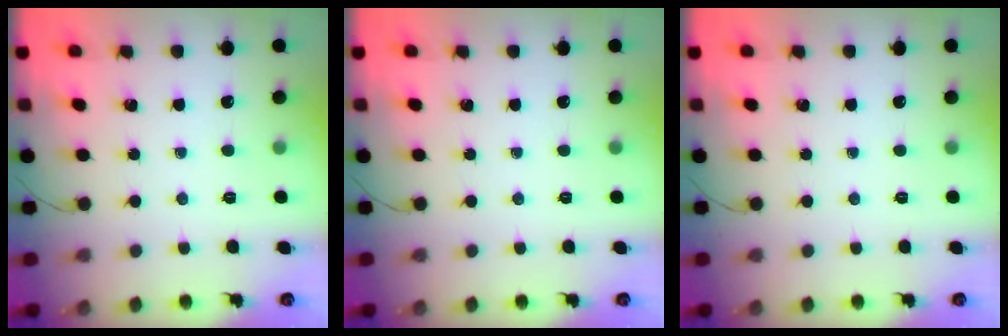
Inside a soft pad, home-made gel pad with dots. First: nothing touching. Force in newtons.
{"total": 0.0}
{"total": 0.0}